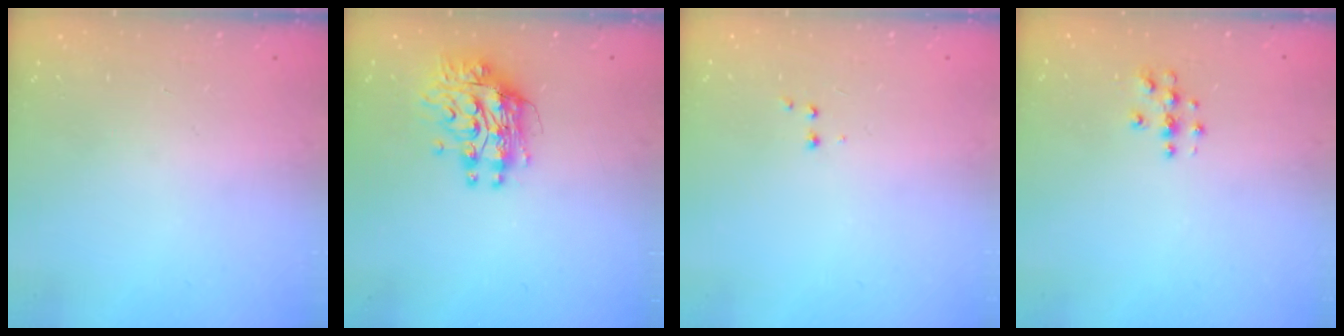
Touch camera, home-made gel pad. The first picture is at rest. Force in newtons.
{"total": 10.4, "press": 10.4, "slide": 0.9}
{"total": 2.6, "press": 2.5, "slide": 0.6}
{"total": 3.8, "press": 3.8, "slide": 0.3}